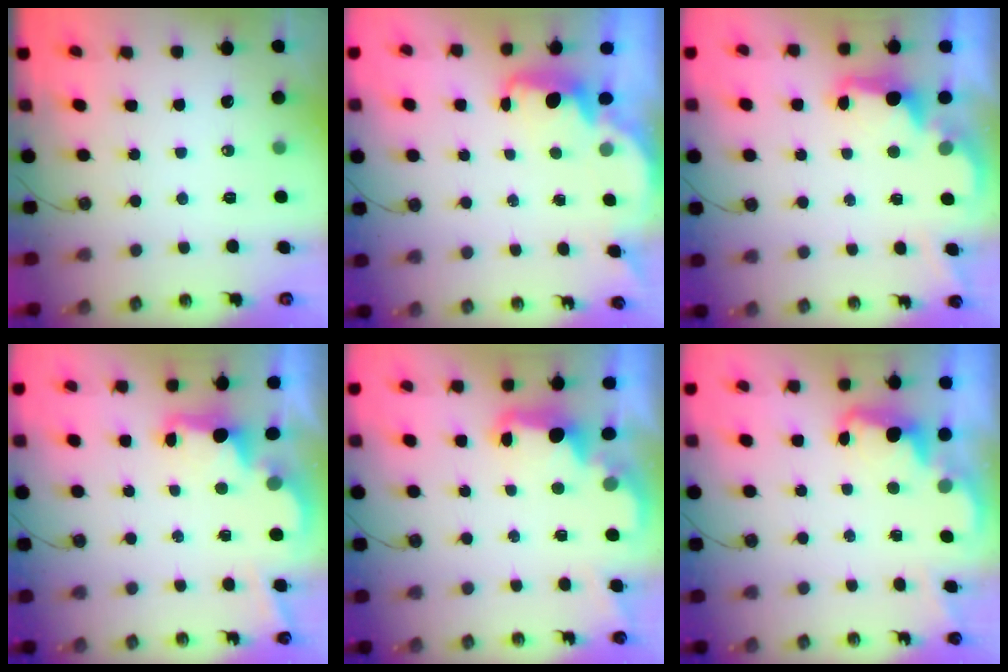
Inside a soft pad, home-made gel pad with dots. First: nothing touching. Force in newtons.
{"total": 2.4, "press": 2.3, "slide": 0.6}
{"total": 2.7, "press": 2.6, "slide": 0.8}
{"total": 2.5, "press": 2.3, "slide": 0.8}
{"total": 2.8, "press": 2.6, "slide": 0.9}
{"total": 2.3, "press": 2.2, "slide": 0.7}